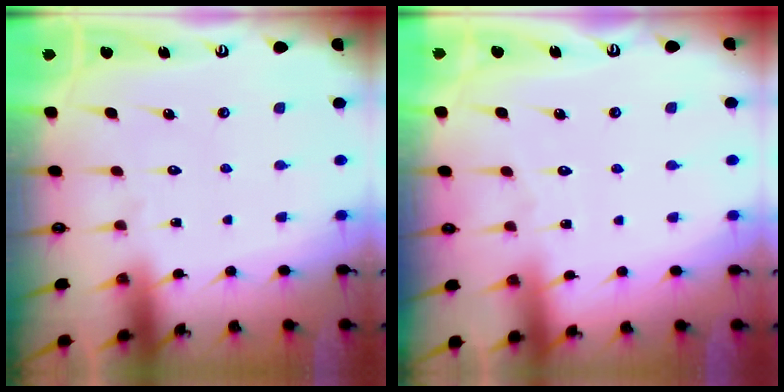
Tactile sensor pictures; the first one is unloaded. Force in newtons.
{"total": 1.7, "press": 1.7, "slide": 0.2}